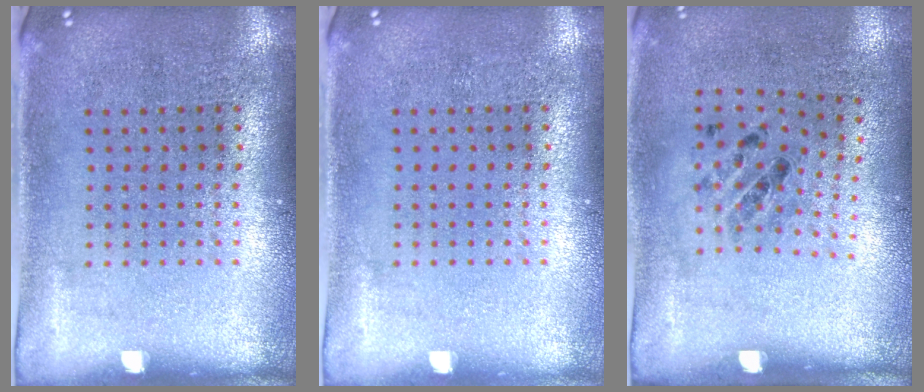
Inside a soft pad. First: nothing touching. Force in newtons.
{"total": 0.0}
{"total": 1.3, "press": 0.8, "slide": 1.1}